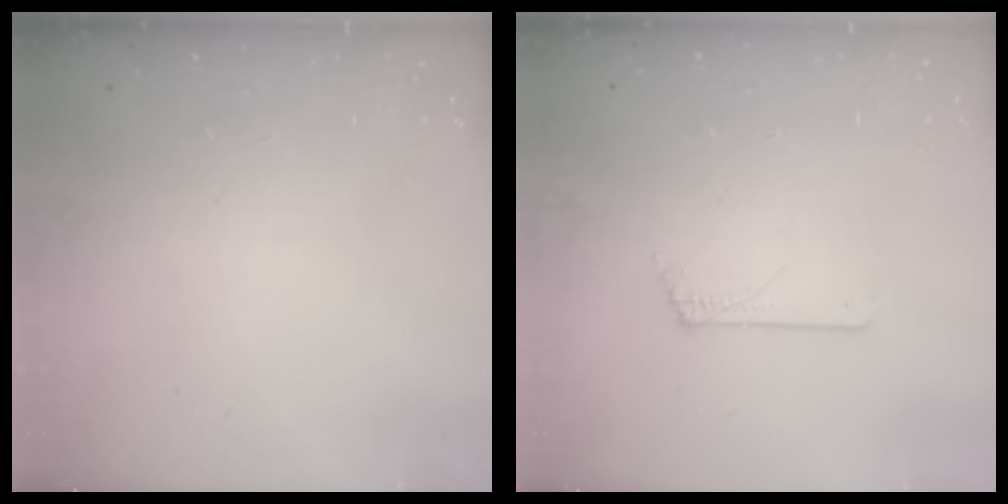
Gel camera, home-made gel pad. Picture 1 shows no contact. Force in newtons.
{"total": 0.0}